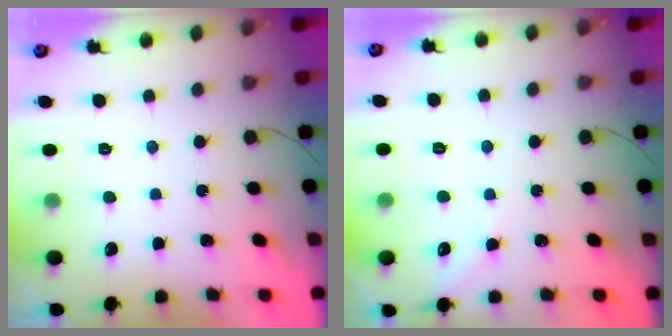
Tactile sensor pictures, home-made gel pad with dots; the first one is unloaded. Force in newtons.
{"total": 5.3, "press": 5.3, "slide": 0.7}